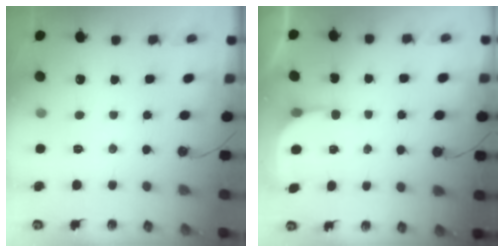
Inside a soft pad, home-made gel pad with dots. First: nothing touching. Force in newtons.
{"total": 2.5, "press": 2.5, "slide": 0.4}